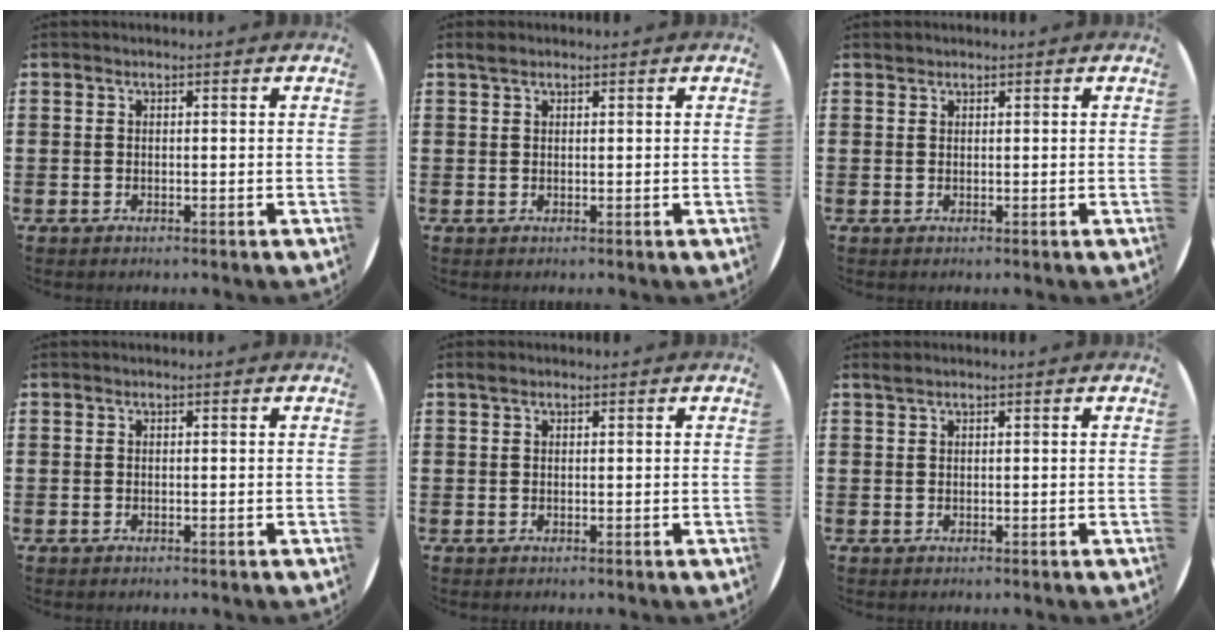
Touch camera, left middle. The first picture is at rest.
{"total": 1.0, "force": [0.8, 0.4, 0.3], "torque": [0.001, 0.000, 0.014]}
{"total": 0.5, "force": [0.5, 0.1, -0.1], "torque": [0.002, 0.004, 0.009]}
{"total": 0.0}
{"total": 0.6, "force": [0.5, 0.3, 0.2], "torque": [0.004, 0.000, 0.008]}
{"total": 0.6, "force": [0.6, 0.0, 0.2], "torque": [-0.005, 0.000, 0.011]}